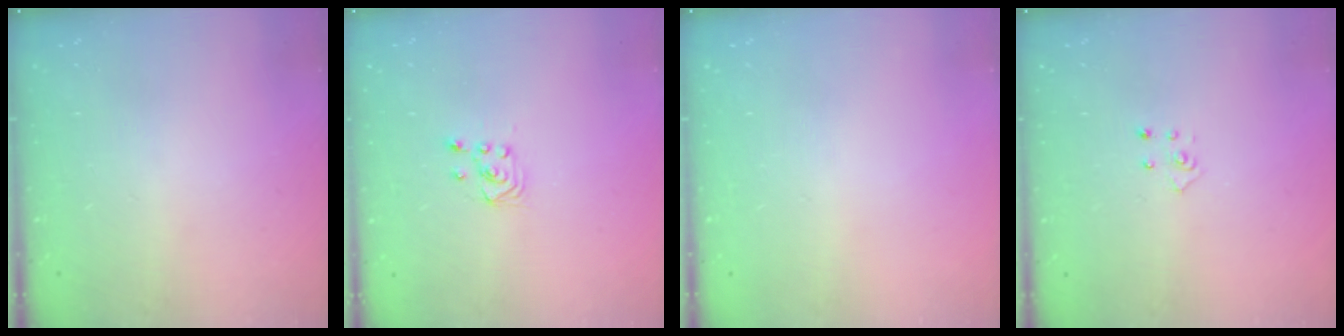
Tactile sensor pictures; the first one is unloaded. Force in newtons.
{"total": 3.0, "press": 2.8, "slide": 1.1}
{"total": 0.0}
{"total": 3.9, "press": 3.9, "slide": 0.3}